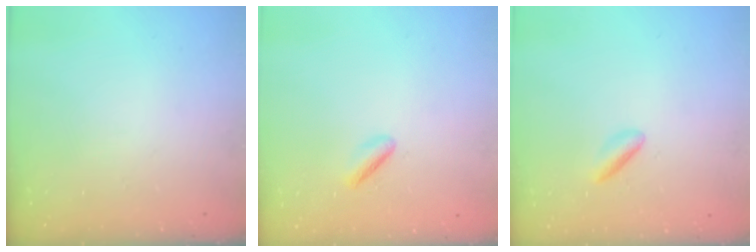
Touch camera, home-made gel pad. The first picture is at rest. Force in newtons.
{"total": 1.9, "press": 1.5, "slide": 1.2}
{"total": 2.0, "press": 1.8, "slide": 0.8}